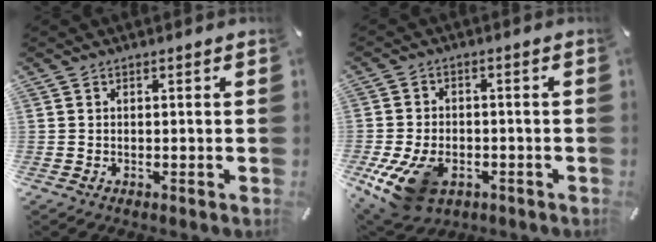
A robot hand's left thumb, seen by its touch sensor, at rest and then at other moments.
{"total": 11.9, "force": [-5.5, 7.9, 6.9], "torque": [-0.141, 0.018, -0.095]}